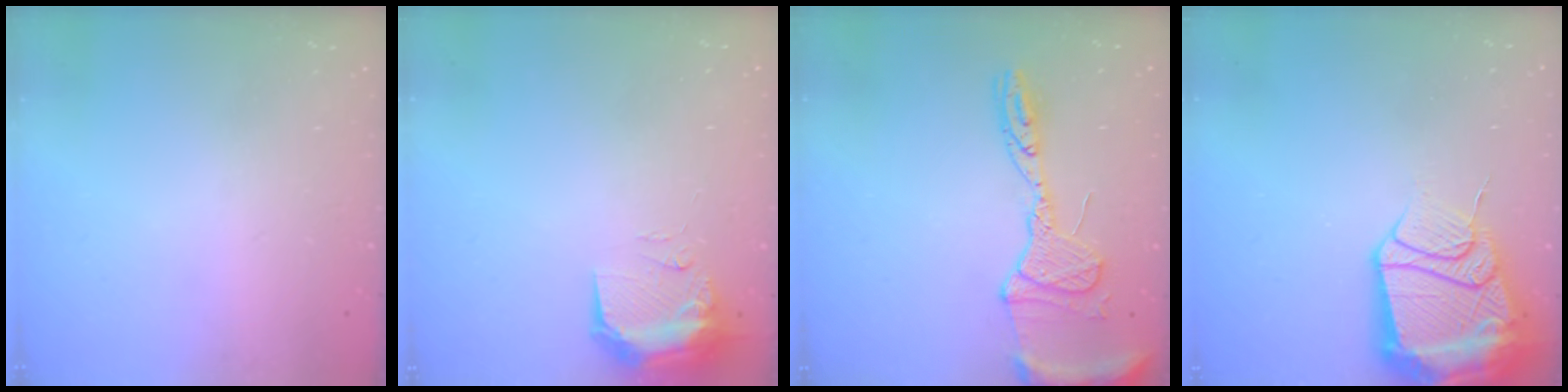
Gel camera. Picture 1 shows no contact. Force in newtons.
{"total": 9.3, "press": 9.1, "slide": 1.7}
{"total": 15.9, "press": 15.8, "slide": 1.6}
{"total": 20.6, "press": 20.5, "slide": 2.3}